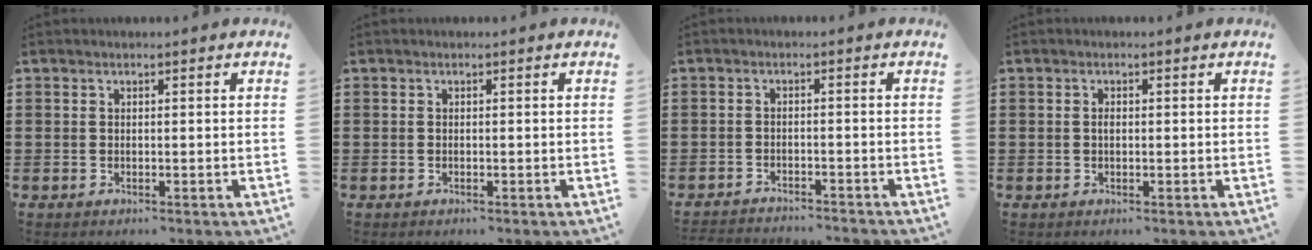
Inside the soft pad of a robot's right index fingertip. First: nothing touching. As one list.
[{"total": 0.0}, {"total": 2.3, "force": [-2.3, -0.1, -0.2], "torque": [-0.004, -0.001, -0.049]}, {"total": 0.9, "force": [0.0, 0.4, 0.8], "torque": [-0.016, 0.001, -0.001]}]